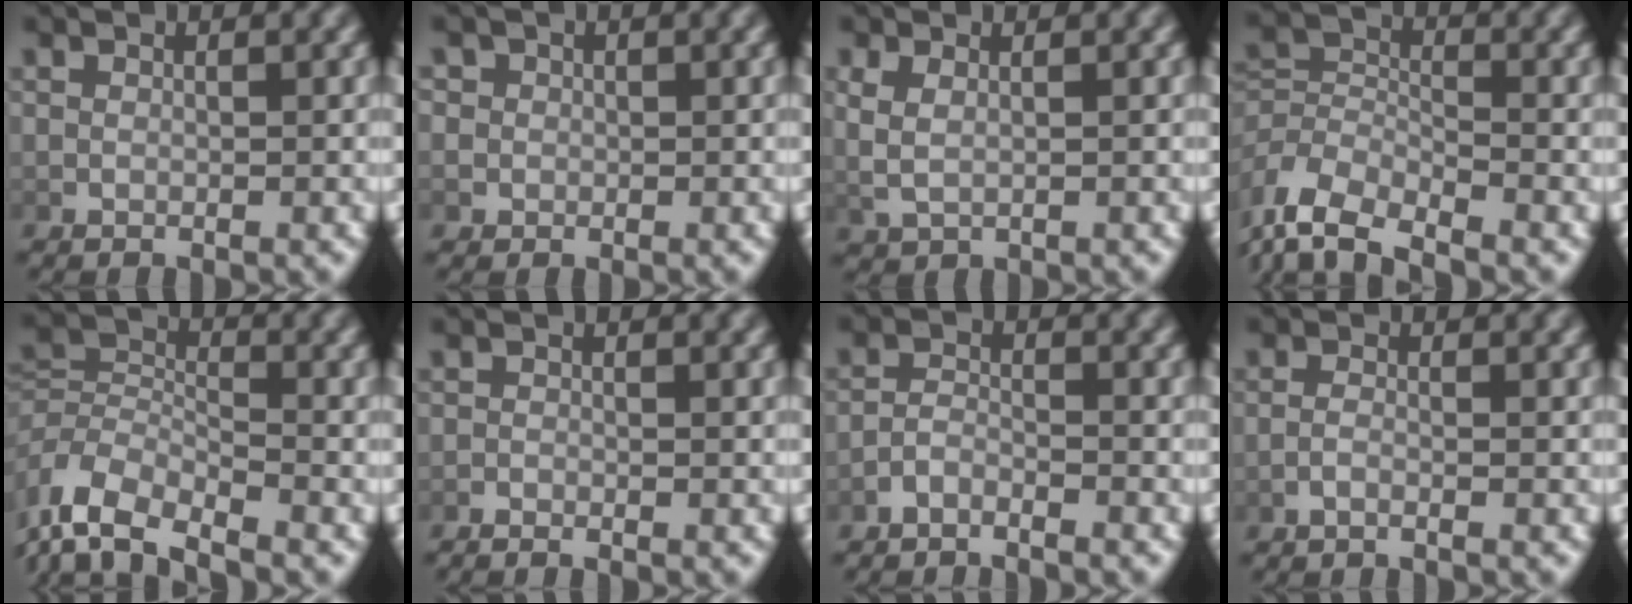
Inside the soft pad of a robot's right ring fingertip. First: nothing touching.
{"total": 3.1, "force": [0.2, 3.0, 0.7], "torque": [-0.026, -0.001, -0.003]}
{"total": 2.8, "force": [0.6, 2.0, 1.8], "torque": [-0.045, -0.003, 0.021]}
{"total": 7.8, "force": [-4.5, 5.5, 3.3], "torque": [-0.100, -0.043, -0.066]}
{"total": 8.0, "force": [-5.2, 5.2, 3.2], "torque": [-0.094, -0.042, -0.078]}
{"total": 1.1, "force": [-1.1, -0.1, 0.0], "torque": [-0.001, -0.005, -0.020]}
{"total": 2.3, "force": [-2.2, 0.6, 0.5], "torque": [-0.014, -0.007, -0.039]}
{"total": 1.1, "force": [-0.9, 0.0, 0.7], "torque": [-0.024, -0.008, -0.014]}